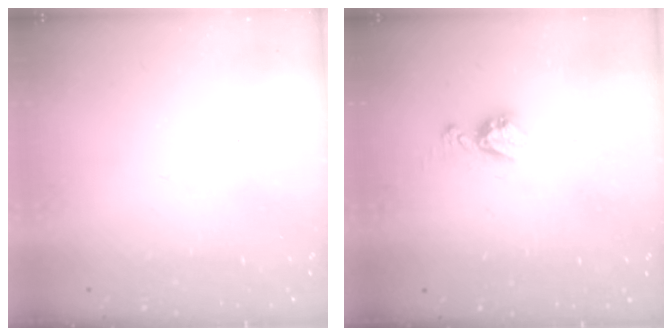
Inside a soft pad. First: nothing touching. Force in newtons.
{"total": 5.0, "press": 4.9, "slide": 0.6}